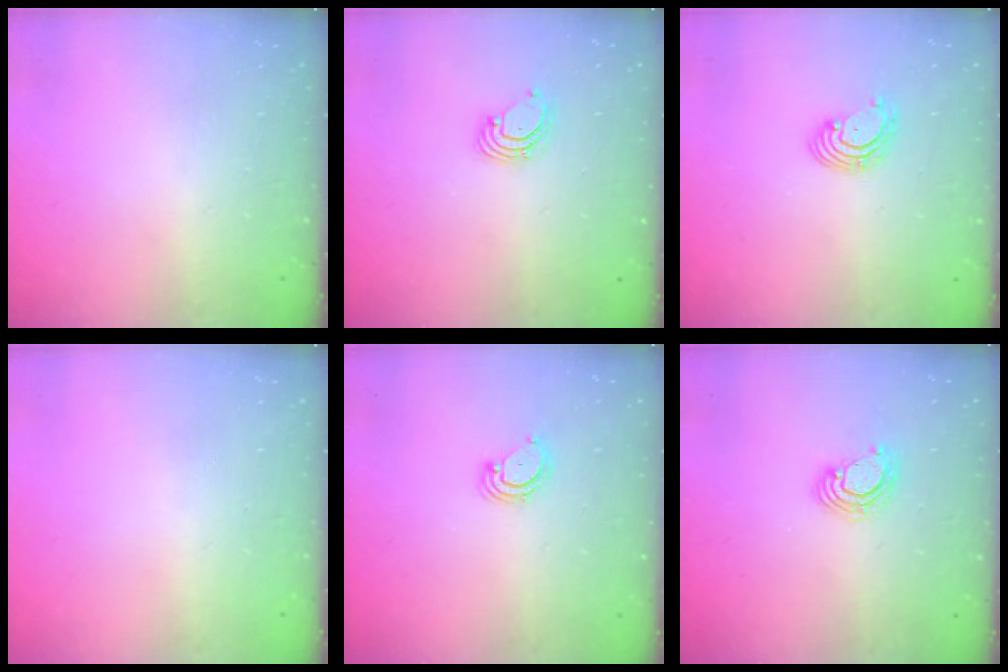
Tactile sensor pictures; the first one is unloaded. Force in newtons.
{"total": 1.6, "press": 1.6, "slide": 0.1}
{"total": 2.7, "press": 2.7, "slide": 0.1}
{"total": 0.0}
{"total": 3.5, "press": 3.5, "slide": 0.3}
{"total": 3.5, "press": 3.5, "slide": 0.3}